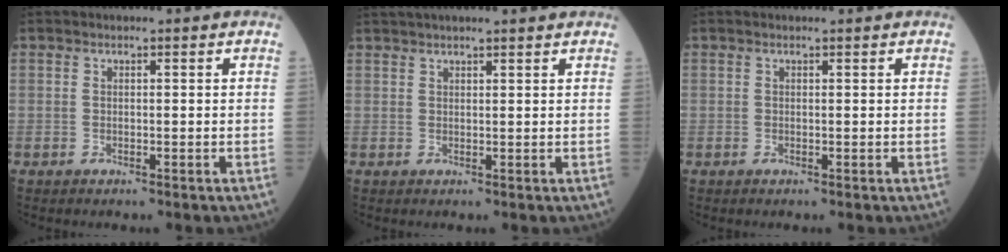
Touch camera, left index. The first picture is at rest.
{"total": 8.1, "force": [7.2, 0.4, 3.7], "torque": [-0.055, 0.033, 0.096]}
{"total": 1.1, "force": [1.1, 0.0, 0.3], "torque": [-0.010, 0.010, 0.016]}